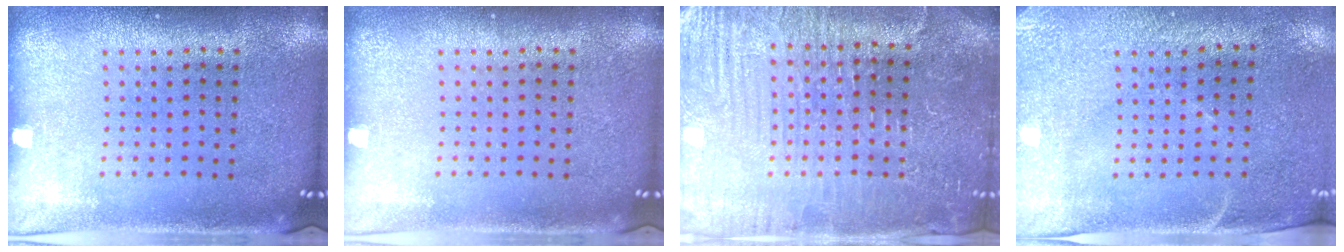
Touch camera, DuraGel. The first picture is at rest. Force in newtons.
{"total": 0.0}
{"total": 4.3, "press": 4.2, "slide": 1.2}
{"total": 2.9, "press": 2.5, "slide": 1.6}